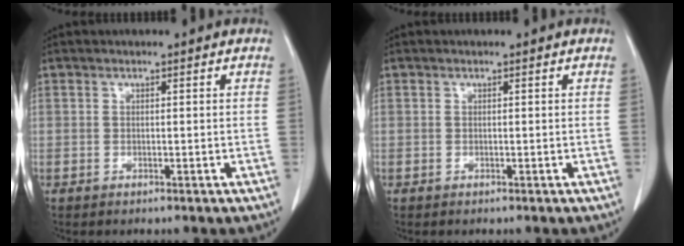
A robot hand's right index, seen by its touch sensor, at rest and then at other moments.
{"total": 0.0}